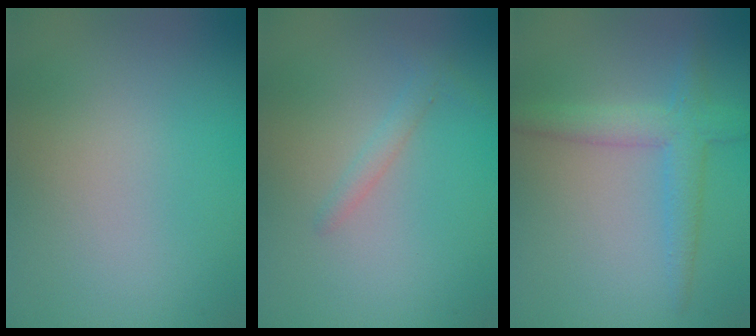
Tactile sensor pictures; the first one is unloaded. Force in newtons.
{"total": 1.2, "press": 1.2, "slide": 0.1}
{"total": 3.2, "press": 3.2, "slide": 0.1}